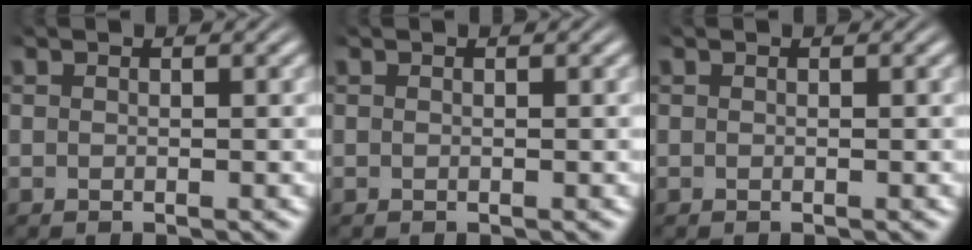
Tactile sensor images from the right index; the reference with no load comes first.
{"total": 0.8, "force": [-0.2, -0.8, -0.3], "torque": [0.011, -0.010, 0.005]}
{"total": 0.0}